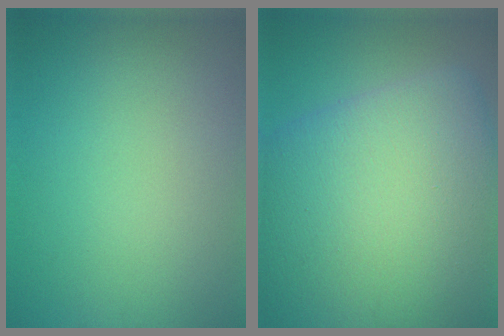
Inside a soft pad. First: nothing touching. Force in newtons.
{"total": 16.8, "press": 16.8, "slide": 0.9}